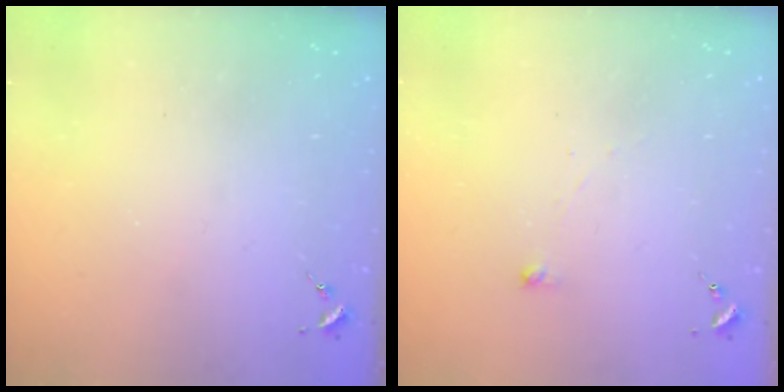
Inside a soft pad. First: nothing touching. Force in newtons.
{"total": 2.5, "press": 2.5, "slide": 0.2}